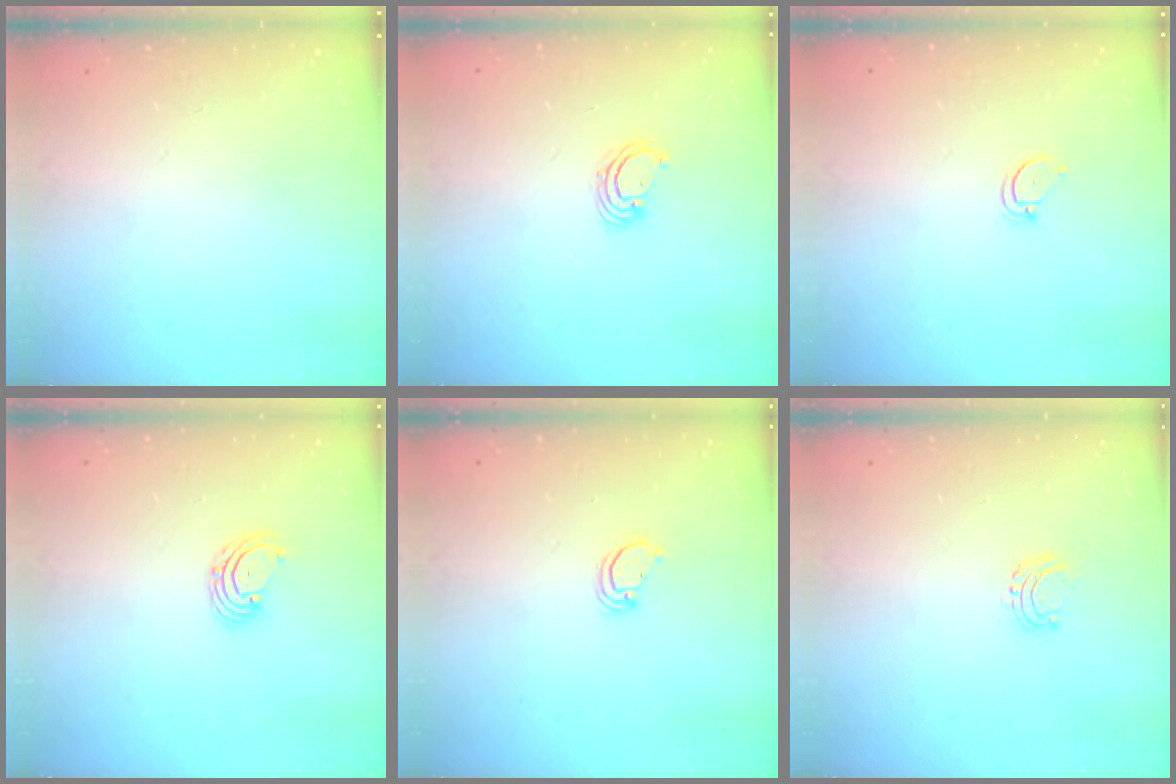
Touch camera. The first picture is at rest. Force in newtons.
{"total": 3.5, "press": 3.5, "slide": 0.2}
{"total": 2.6, "press": 2.6, "slide": 0.1}
{"total": 3.3, "press": 3.2, "slide": 0.5}
{"total": 3.2, "press": 3.1, "slide": 0.3}
{"total": 4.7, "press": 4.7, "slide": 0.4}